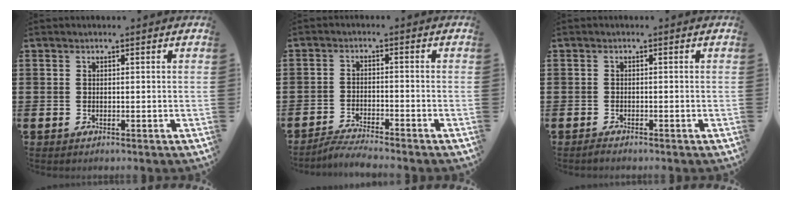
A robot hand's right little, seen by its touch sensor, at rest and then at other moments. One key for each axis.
{"total": 2.7, "fx": -2.7, "fy": -0.2, "fz": 0.4, "tx": -0.008, "ty": 0.003, "tz": -0.055}
{"total": 0.6, "fx": -0.6, "fy": 0.1, "fz": 0.3, "tx": -0.007, "ty": -0.003, "tz": -0.011}